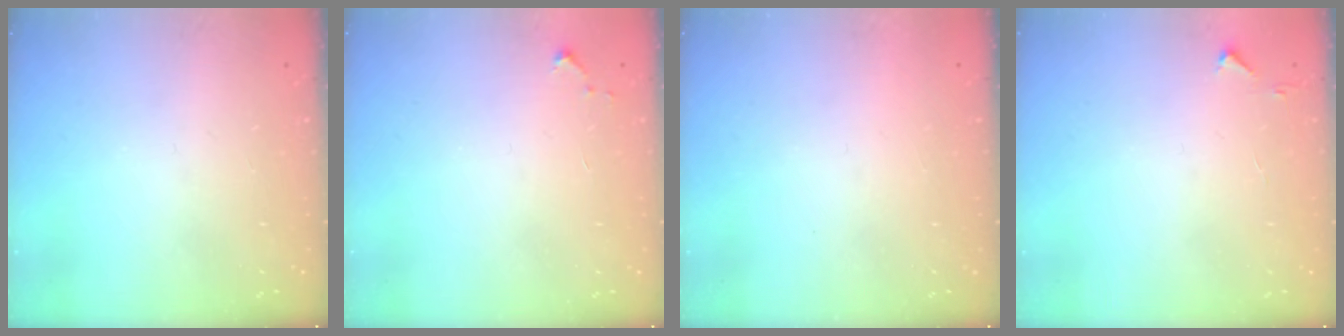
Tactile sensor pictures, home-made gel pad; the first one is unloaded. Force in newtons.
{"total": 3.5, "press": 3.5, "slide": 0.3}
{"total": 1.5, "press": 1.5, "slide": 0.1}
{"total": 2.8, "press": 2.8, "slide": 0.4}